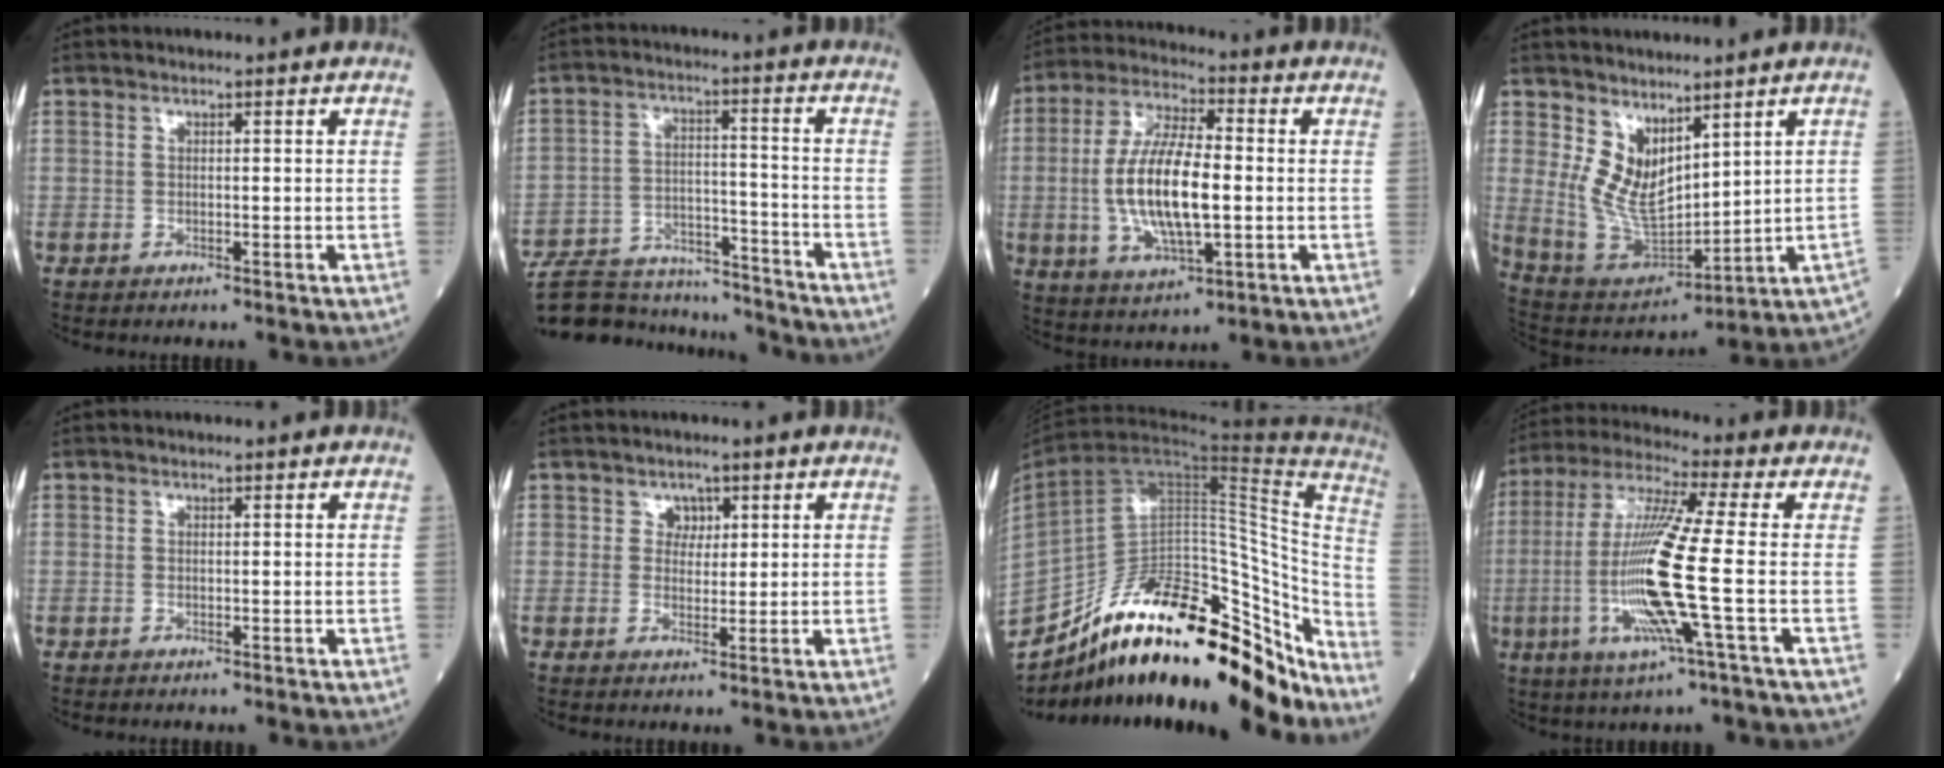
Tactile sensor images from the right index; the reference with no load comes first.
{"total": 18.3, "force": [-17.3, 4.1, 4.5], "torque": [-0.101, 0.012, -0.262]}
{"total": 13.6, "force": [-1.2, 4.1, 12.9], "torque": [-0.264, -0.001, -0.019]}
{"total": 9.9, "force": [3.0, 5.2, 7.8], "torque": [-0.146, -0.002, 0.086]}
{"total": 0.0}
{"total": 2.0, "force": [1.0, 1.6, 0.7], "torque": [-0.002, -0.001, 0.014]}
{"total": 30.6, "force": [-23.1, 9.9, 17.6], "torque": [-0.255, 0.018, -0.345]}
{"total": 14.6, "force": [-2.8, -0.7, 14.4], "torque": [-0.302, -0.009, -0.064]}